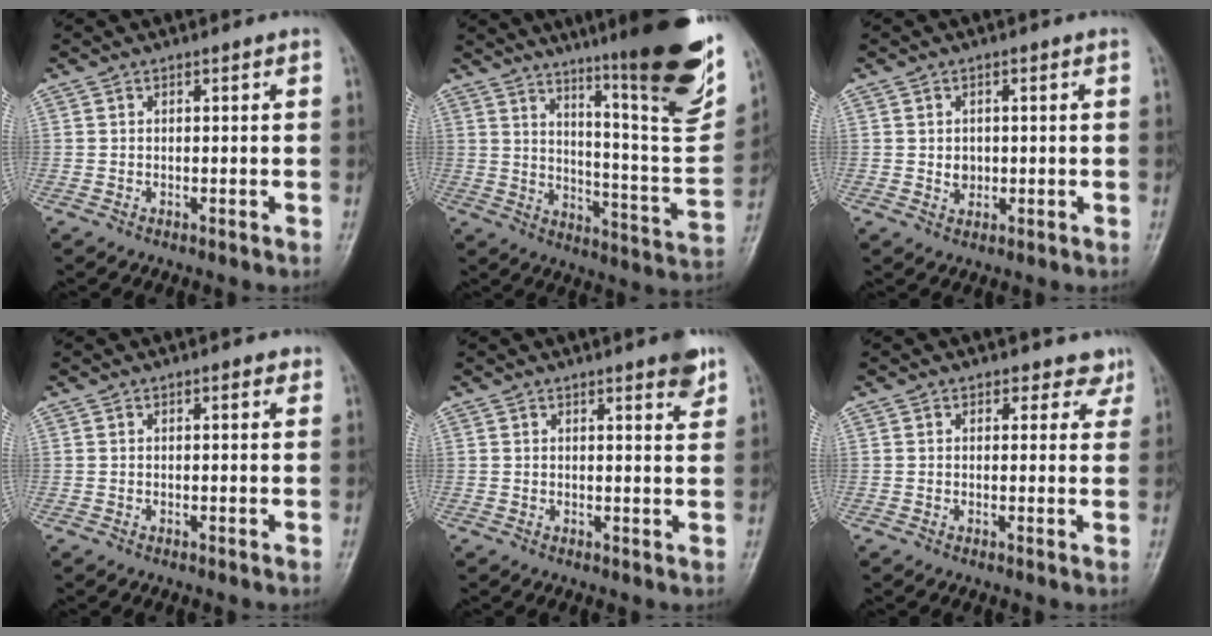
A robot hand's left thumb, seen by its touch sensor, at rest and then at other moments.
{"total": 25.5, "force": [16.2, 3.1, 19.4], "torque": [-0.257, -0.082, 0.237]}
{"total": 2.3, "force": [0.0, 2.0, 1.2], "torque": [-0.008, 0.001, 0.005]}
{"total": 1.2, "force": [0.8, 0.5, 0.8], "torque": [-0.008, -0.002, 0.008]}
{"total": 3.9, "force": [2.7, 0.7, 2.8], "torque": [-0.027, -0.016, 0.033]}
{"total": 3.9, "force": [3.1, 2.3, 0.1], "torque": [0.032, -0.018, 0.022]}